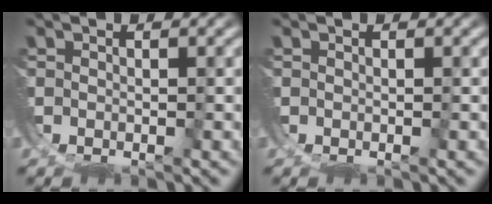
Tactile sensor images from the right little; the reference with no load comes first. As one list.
[{"total": 0.0}]